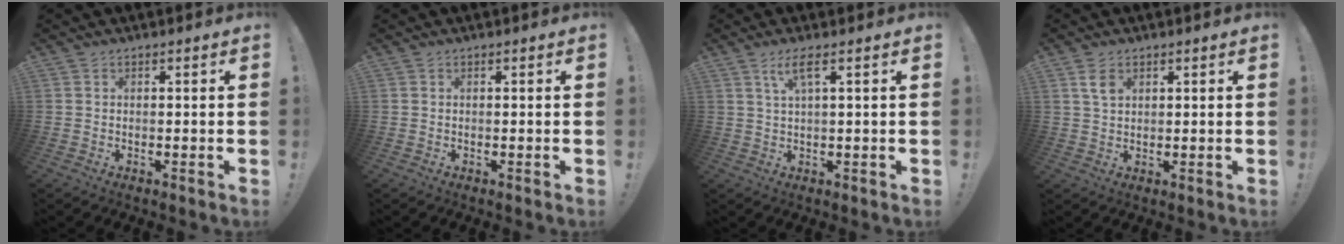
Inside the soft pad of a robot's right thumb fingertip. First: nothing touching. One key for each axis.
{"total": 0.0}
{"total": 4.6, "fx": 2.1, "fy": 0.4, "fz": 4.0, "tx": -0.075, "ty": 0.000, "tz": 0.032}
{"total": 3.8, "fx": 1.9, "fy": 2.3, "fz": 2.3, "tx": -0.037, "ty": -0.004, "tz": 0.036}